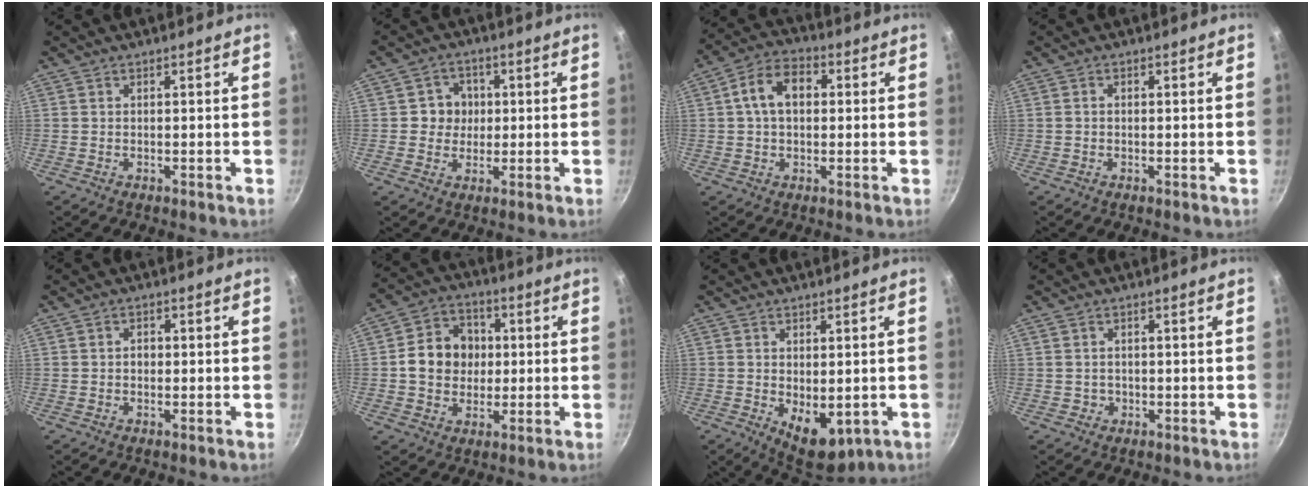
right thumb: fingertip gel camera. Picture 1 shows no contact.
{"total": 5.4, "force": [0.4, 5.1, 1.6], "torque": [0.014, 0.004, -0.002]}
{"total": 9.3, "force": [1.4, 6.3, 6.7], "torque": [-0.096, 0.025, 0.011]}
{"total": 0.8, "force": [-0.1, 0.6, 0.5], "torque": [-0.008, 0.006, -0.001]}
{"total": 1.7, "force": [0.0, 1.4, 1.0], "torque": [-0.011, 0.004, -0.003]}
{"total": 12.4, "force": [0.6, 10.3, 6.8], "torque": [-0.088, 0.018, -0.001]}
{"total": 8.0, "force": [-1.2, 4.6, 6.4], "torque": [-0.072, -0.014, -0.001]}
{"total": 1.5, "force": [-0.2, 1.5, 0.4], "torque": [0.001, -0.001, -0.001]}